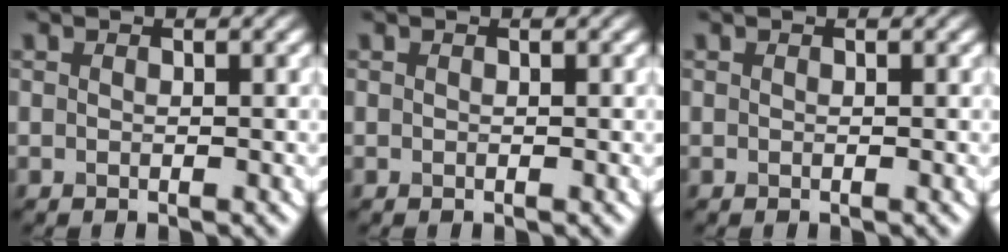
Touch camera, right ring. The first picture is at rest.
{"total": 0.0}
{"total": 0.0}